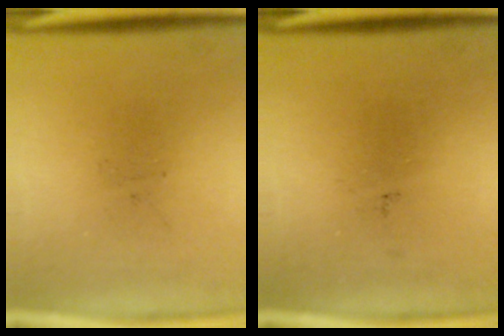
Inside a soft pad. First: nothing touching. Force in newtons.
{"total": 0.0}